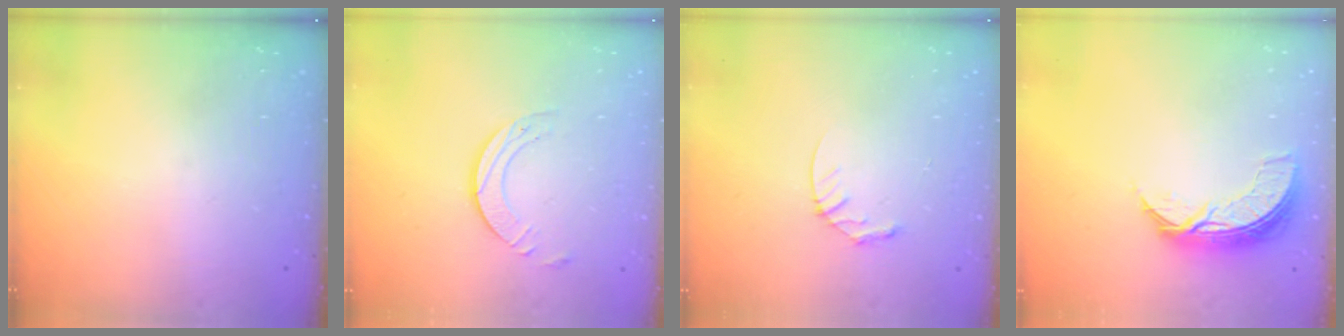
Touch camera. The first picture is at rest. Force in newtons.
{"total": 4.3, "press": 4.3, "slide": 0.1}
{"total": 4.7, "press": 4.7, "slide": 0.4}
{"total": 8.2, "press": 8.1, "slide": 0.6}